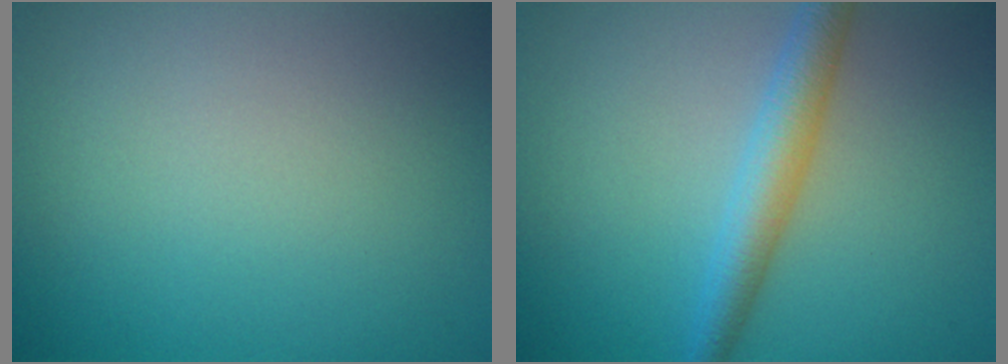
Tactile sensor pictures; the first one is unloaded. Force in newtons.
{"total": 3.5, "press": 3.5, "slide": 0.1}